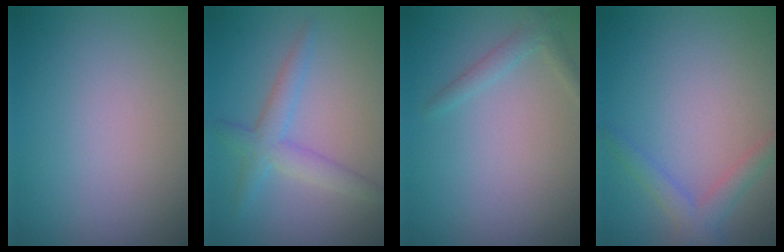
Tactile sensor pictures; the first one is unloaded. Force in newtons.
{"total": 3.0, "press": 3.0, "slide": 0.0}
{"total": 1.4, "press": 1.4, "slide": 0.0}
{"total": 2.2, "press": 2.2, "slide": 0.1}